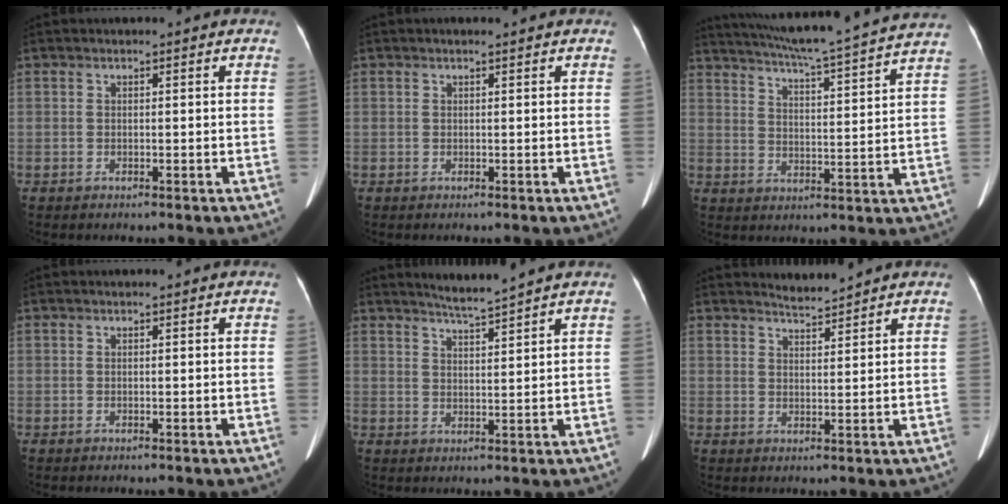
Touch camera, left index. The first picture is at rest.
{"total": 0.9, "force": [0.7, 0.0, 0.5], "torque": [-0.010, 0.008, 0.014]}
{"total": 21.9, "force": [19.9, -0.9, 9.2], "torque": [-0.158, -0.019, 0.266]}
{"total": 0.0}
{"total": 3.8, "force": [3.4, -1.4, 1.0], "torque": [-0.022, -0.010, 0.068]}
{"total": 2.6, "force": [2.5, -0.5, -0.1], "torque": [-0.004, -0.003, 0.052]}